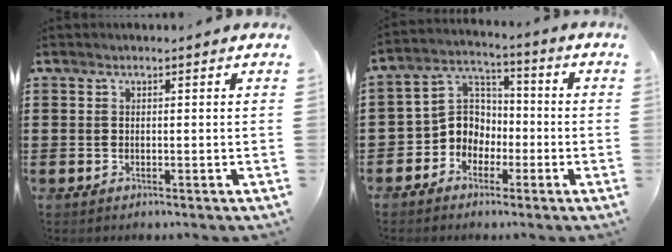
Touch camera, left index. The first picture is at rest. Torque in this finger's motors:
{"motor_torque": [0.75, 0.65, 0.24, 0.04]}